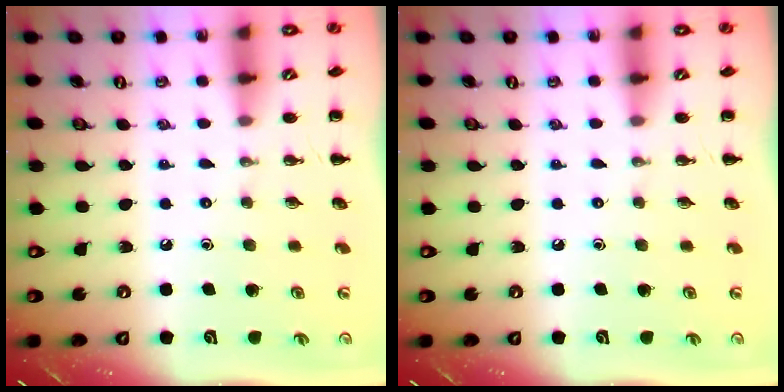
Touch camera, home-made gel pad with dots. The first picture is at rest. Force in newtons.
{"total": 0.0}